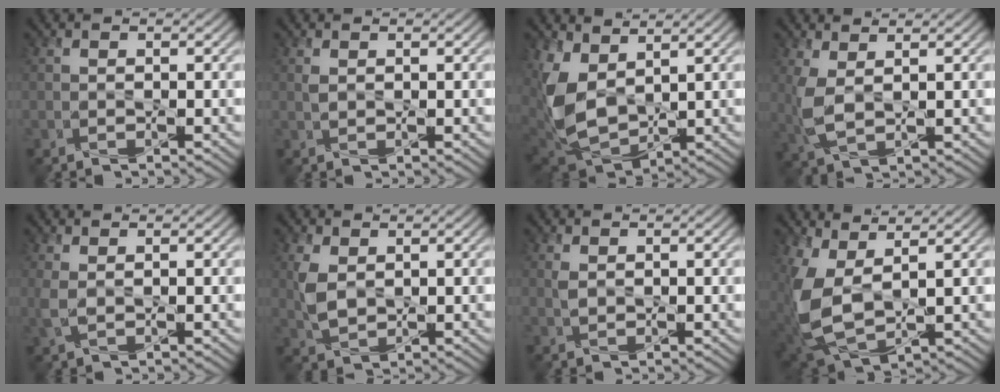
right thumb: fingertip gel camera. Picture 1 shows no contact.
{"total": 0.9, "force": [0.4, 0.5, 0.6], "torque": [-0.020, 0.000, 0.010]}
{"total": 10.3, "force": [3.1, 6.2, 7.7], "torque": [-0.218, -0.005, 0.066]}
{"total": 4.6, "force": [1.4, 2.1, 3.9], "torque": [-0.111, -0.003, 0.026]}
{"total": 2.0, "force": [0.8, 0.9, 1.7], "torque": [-0.051, -0.001, 0.017]}
{"total": 4.1, "force": [1.1, 2.6, 3.0], "torque": [-0.082, -0.001, 0.026]}
{"total": 1.2, "force": [0.5, 0.7, 0.9], "torque": [-0.028, 0.000, 0.012]}
{"total": 8.5, "force": [2.0, 4.6, 6.8], "torque": [-0.177, -0.012, 0.038]}